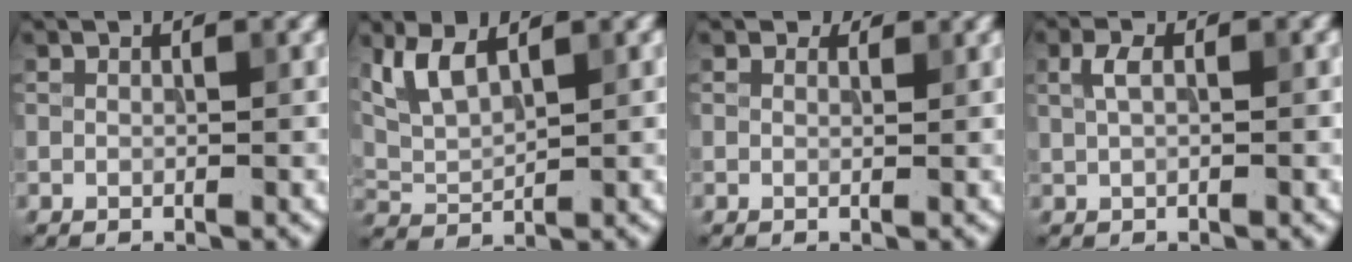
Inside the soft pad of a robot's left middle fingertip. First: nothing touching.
{"total": 4.2, "force": [2.3, 1.7, 3.0], "torque": [-0.077, 0.002, 0.051]}
{"total": 1.0, "force": [0.8, 0.5, 0.2], "torque": [-0.005, -0.005, 0.007]}
{"total": 1.8, "force": [0.5, 0.9, 1.5], "torque": [-0.034, 0.004, 0.010]}